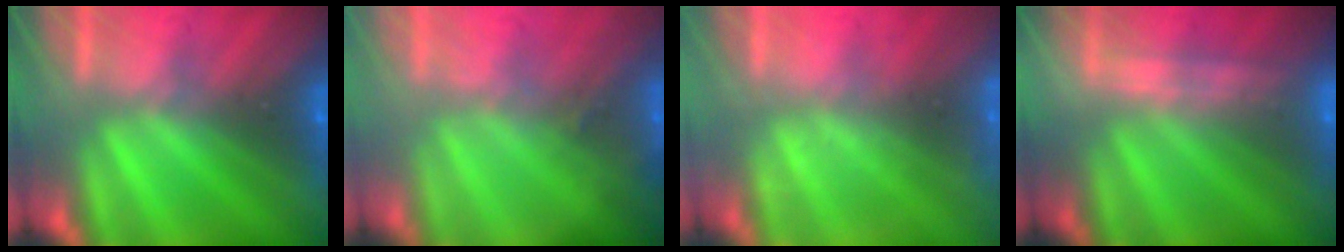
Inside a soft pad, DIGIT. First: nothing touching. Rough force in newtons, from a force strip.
{"total": 2.7}
{"total": 2.3}
{"total": 2.2}